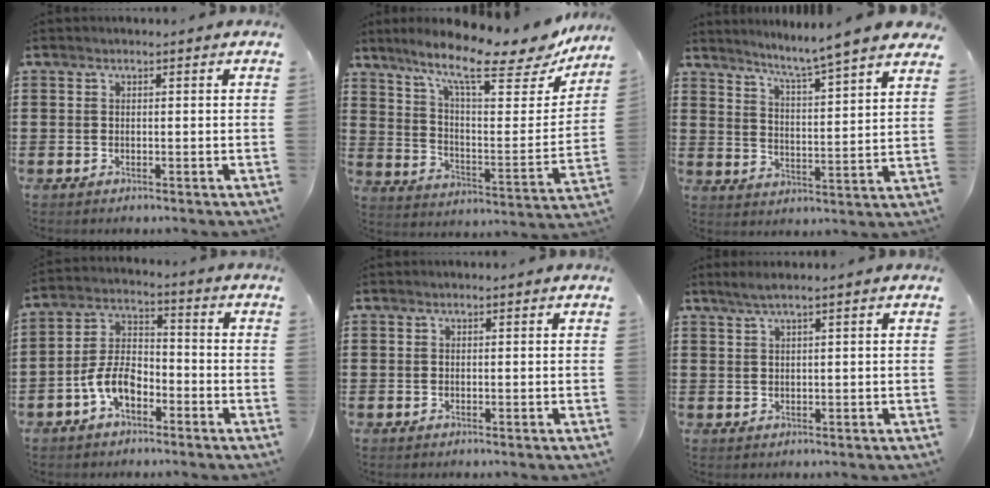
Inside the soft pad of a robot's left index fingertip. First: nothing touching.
{"total": 12.6, "force": [9.6, 1.9, 7.9], "torque": [-0.164, -0.055, 0.156]}
{"total": 5.6, "force": [5.0, -1.5, 2.2], "torque": [-0.064, -0.045, 0.077]}
{"total": 7.0, "force": [-3.8, 3.8, 4.6], "torque": [-0.112, 0.008, -0.078]}
{"total": 0.0}
{"total": 1.8, "force": [0.9, -0.2, 1.5], "torque": [-0.029, -0.001, 0.016]}